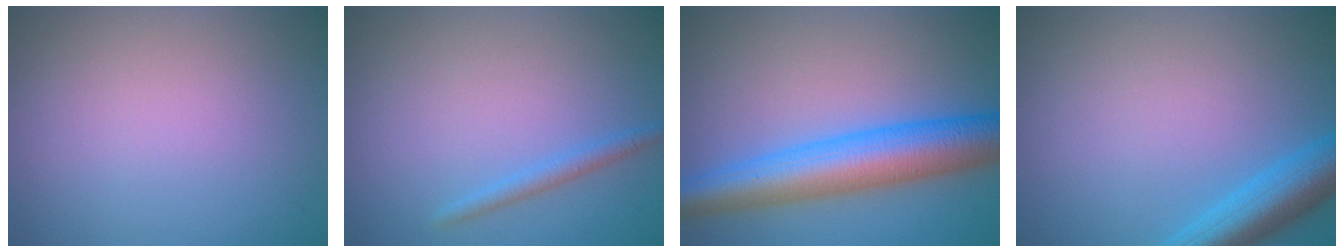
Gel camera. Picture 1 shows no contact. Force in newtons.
{"total": 1.4, "press": 1.4, "slide": 0.1}
{"total": 8.2, "press": 8.2, "slide": 0.1}
{"total": 4.6, "press": 4.6, "slide": 0.3}